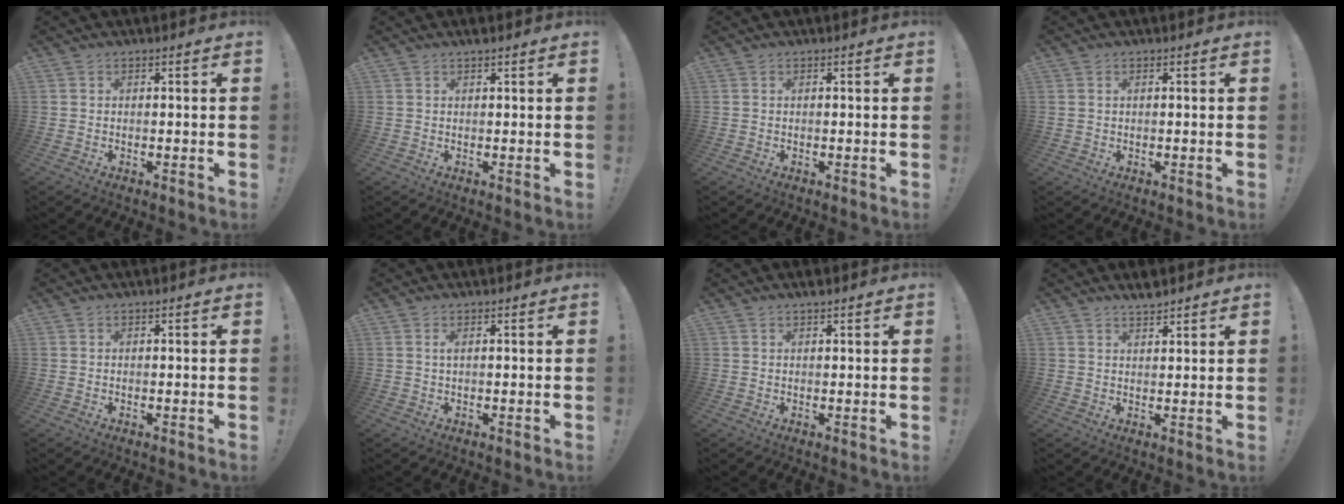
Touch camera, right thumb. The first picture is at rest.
{"total": 1.0, "force": [0.7, -0.2, 0.6], "torque": [-0.009, -0.001, 0.012]}
{"total": 0.0}
{"total": 0.8, "force": [0.3, 0.5, 0.5], "torque": [-0.015, 0.004, 0.007]}
{"total": 0.0}
{"total": 1.0, "force": [0.2, 0.0, 1.0], "torque": [-0.020, 0.002, 0.002]}
{"total": 1.0, "force": [0.8, -0.2, 0.5], "torque": [-0.007, -0.001, 0.014]}
{"total": 3.0, "force": [2.8, 0.4, 1.1], "torque": [-0.014, -0.019, 0.049]}